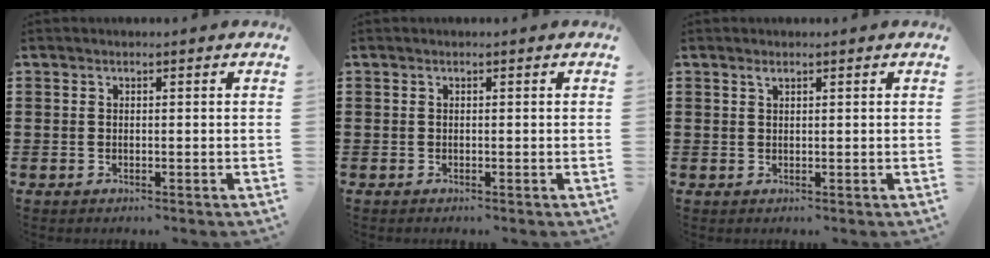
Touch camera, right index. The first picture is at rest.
{"total": 0.0}
{"total": 0.9, "force": [0.5, 0.3, 0.6], "torque": [-0.014, 0.002, 0.010]}